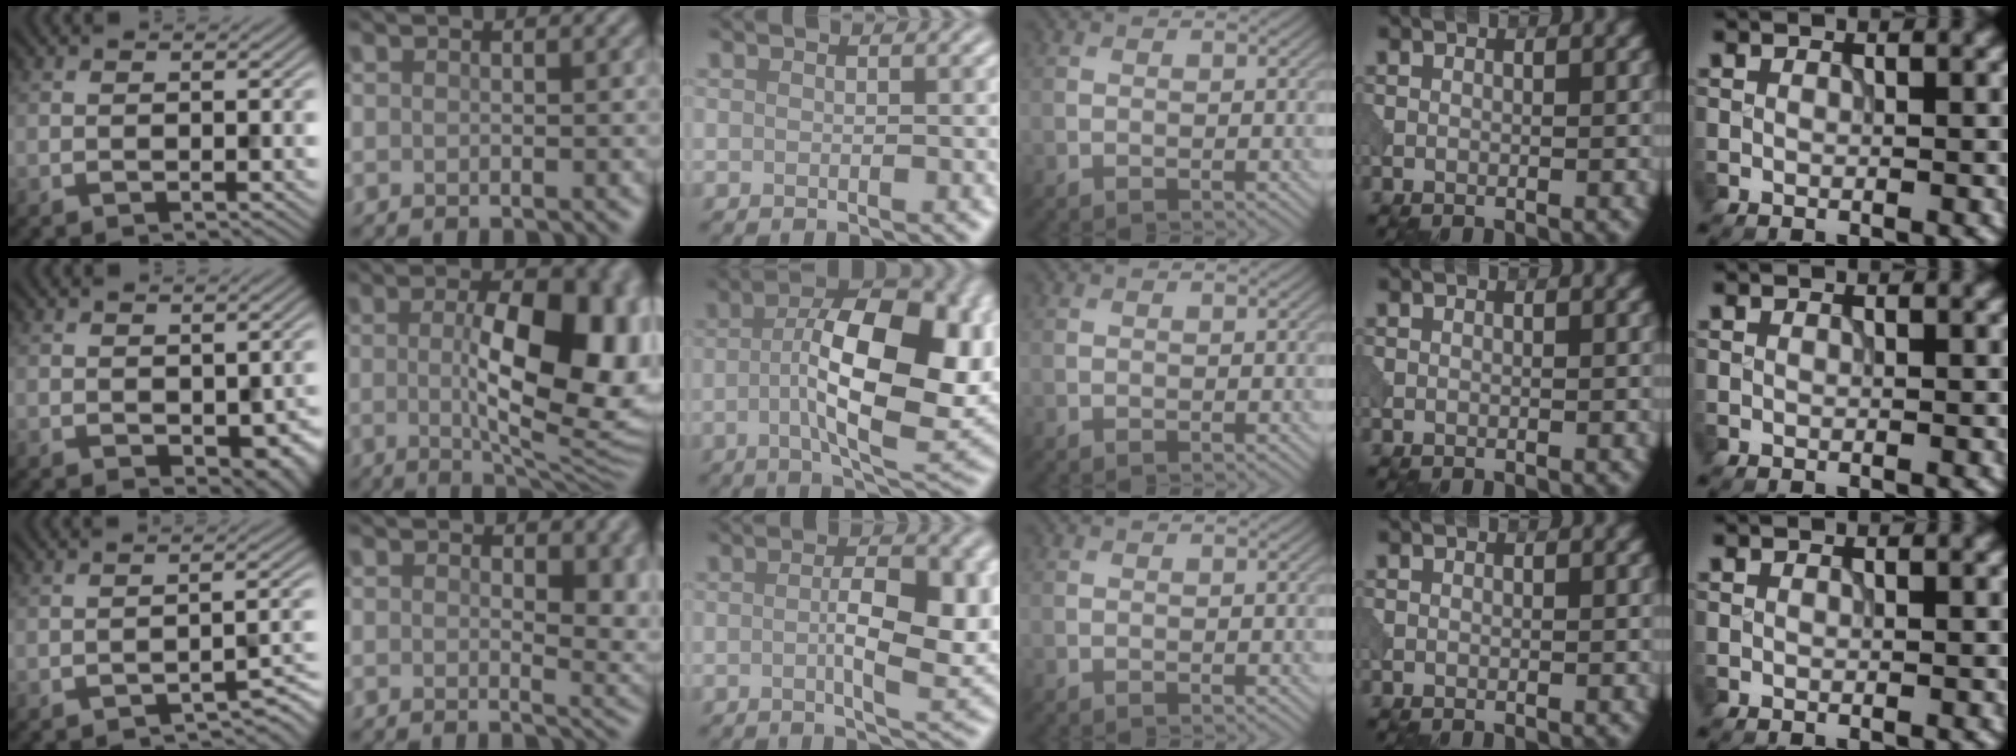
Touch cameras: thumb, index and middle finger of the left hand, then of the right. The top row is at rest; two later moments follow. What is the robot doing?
{"motion": "pour", "object": "beaker"}